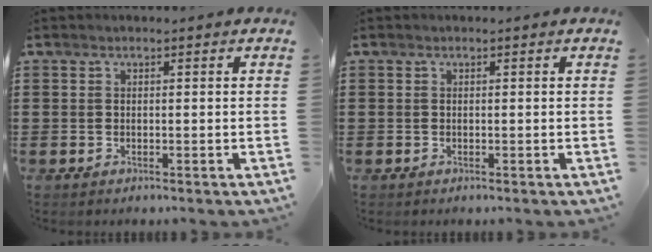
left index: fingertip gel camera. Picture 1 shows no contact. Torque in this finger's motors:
{"motor_torque": [0.03, 0.00, -0.02, -0.01]}